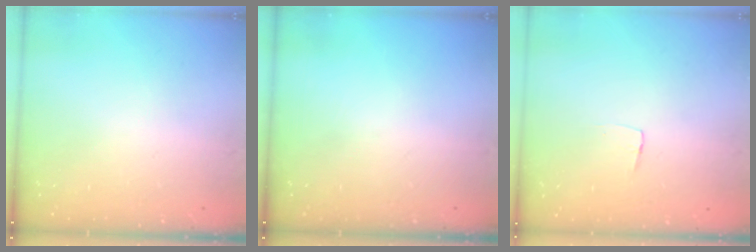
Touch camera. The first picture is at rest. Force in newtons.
{"total": 0.0}
{"total": 3.3, "press": 3.3, "slide": 0.2}